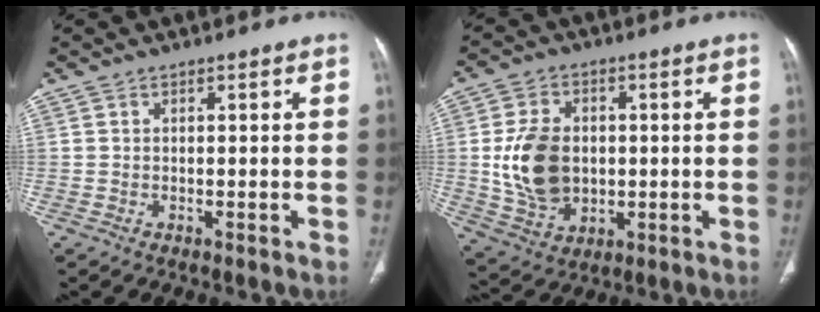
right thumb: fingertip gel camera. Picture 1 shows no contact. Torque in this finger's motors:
{"motor_torque": [1.00, 0.95, 0.86, -0.03, 0.25]}